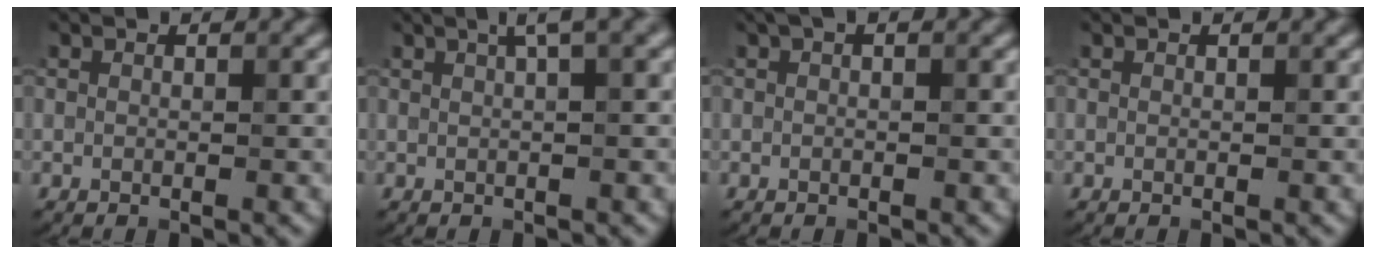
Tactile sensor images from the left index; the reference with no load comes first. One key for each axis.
{"total": 2.7, "fx": 1.4, "fy": 0.5, "fz": 2.3, "tx": -0.026, "ty": 0.010, "tz": 0.019}
{"total": 0.9, "fx": 0.3, "fy": 0.4, "fz": 0.8, "tx": -0.014, "ty": 0.005, "tz": 0.005}
{"total": 0.0}